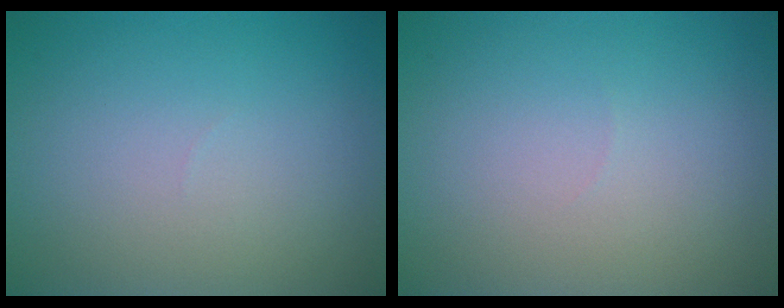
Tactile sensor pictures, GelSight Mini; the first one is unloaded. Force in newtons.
{"total": 0.0}